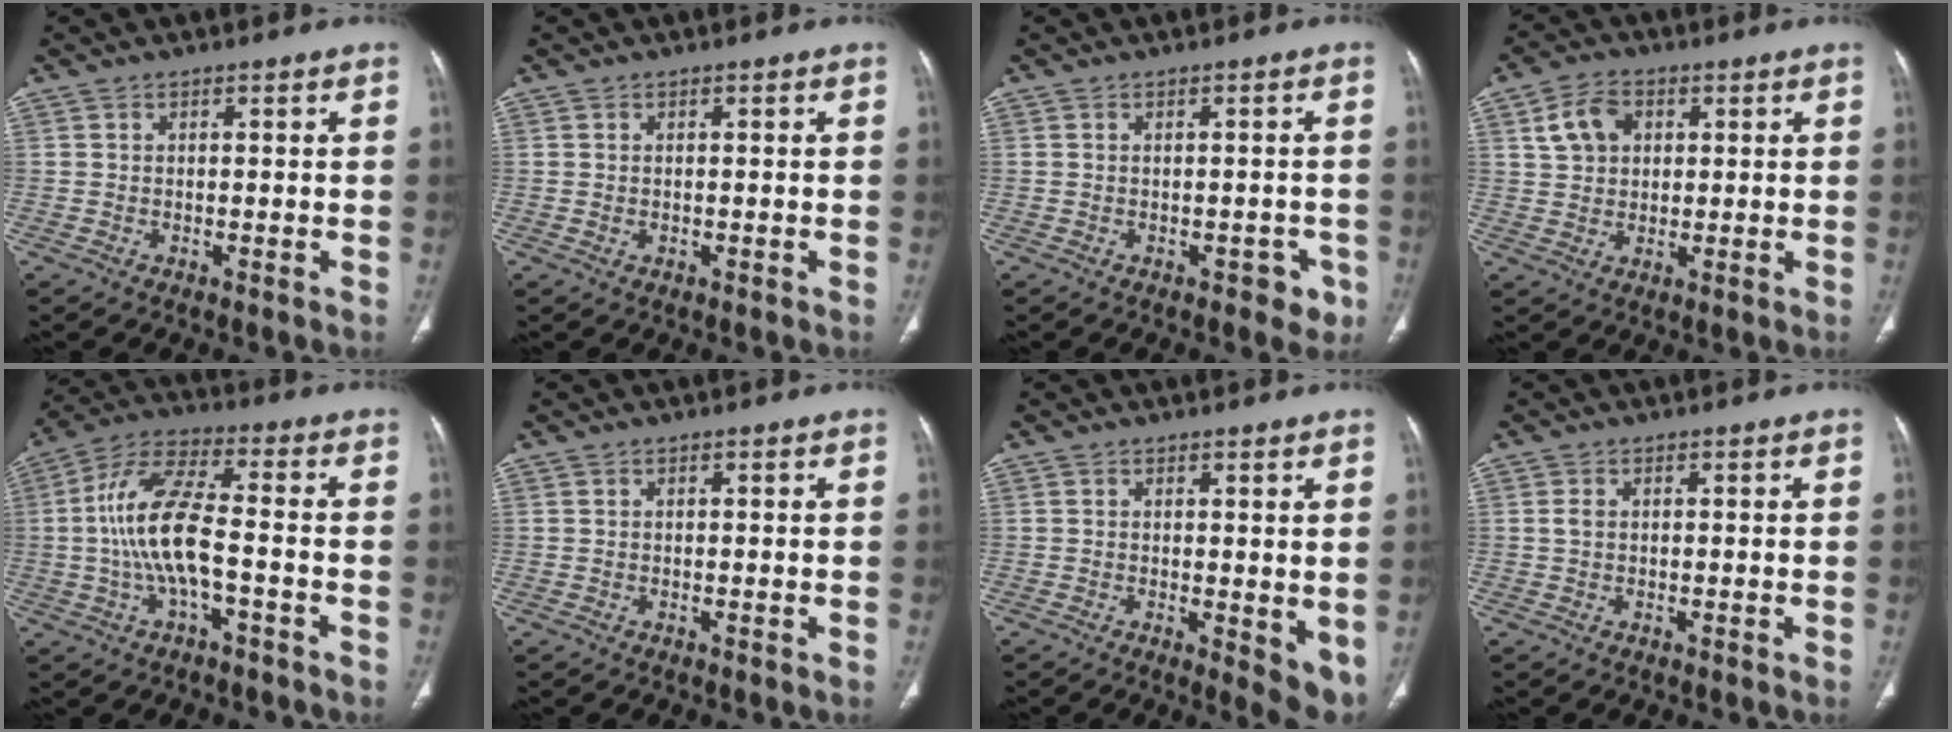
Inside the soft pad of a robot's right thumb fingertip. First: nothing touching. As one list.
[{"total": 0.6, "force": [-0.1, 0.4, 0.4], "torque": [-0.014, 0.004, 0.003]}, {"total": 3.2, "force": [-1.6, 2.1, 1.9], "torque": [-0.004, 0.010, -0.016]}, {"total": 6.9, "force": [2.3, 5.1, 3.9], "torque": [-0.057, 0.003, 0.040]}, {"total": 12.8, "force": [-2.0, 4.6, 11.8], "torque": [-0.250, 0.040, -0.038]}, {"total": 0.0}, {"total": 6.1, "force": [-0.1, 2.4, 5.6], "torque": [-0.067, -0.017, 0.003]}, {"total": 1.1, "force": [0.1, 0.8, 0.8], "torque": [-0.017, 0.001, 0.001]}]